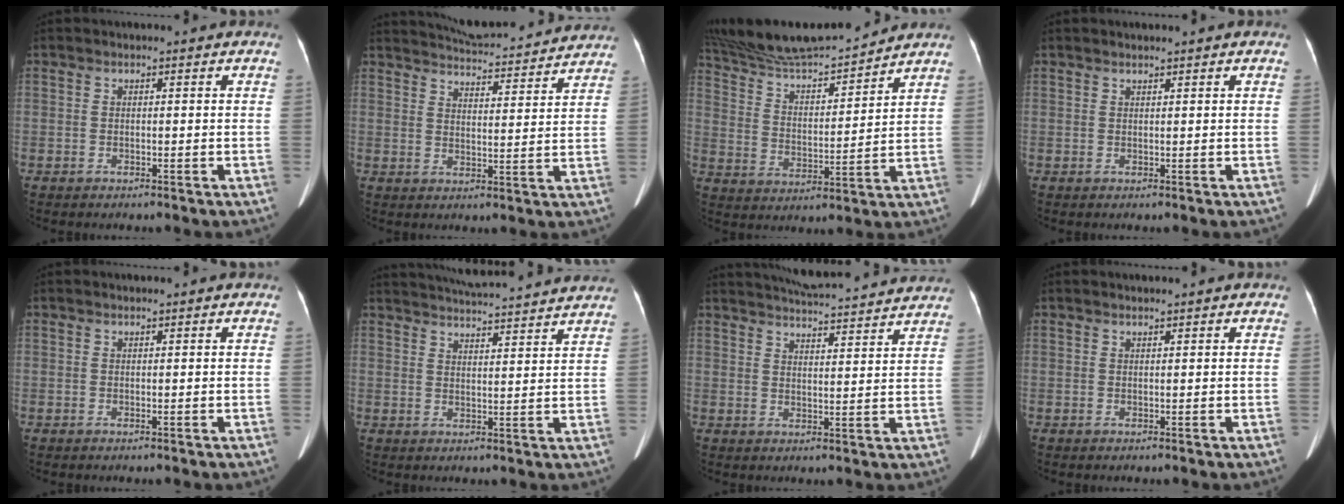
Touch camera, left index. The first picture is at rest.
{"total": 17.0, "force": [16.3, 1.7, 4.7], "torque": [-0.073, 0.005, 0.214]}
{"total": 17.0, "force": [16.0, 1.2, 5.6], "torque": [-0.107, 0.010, 0.279]}
{"total": 1.0, "force": [0.9, 0.0, 0.5], "torque": [-0.009, 0.008, 0.017]}
{"total": 0.0}
{"total": 17.4, "force": [16.3, 0.6, 6.1], "torque": [-0.101, 0.016, 0.218]}
{"total": 17.7, "force": [16.5, 1.3, 6.1], "torque": [-0.094, 0.016, 0.218]}
{"total": 0.7, "force": [0.6, 0.0, 0.4], "torque": [-0.007, 0.006, 0.012]}